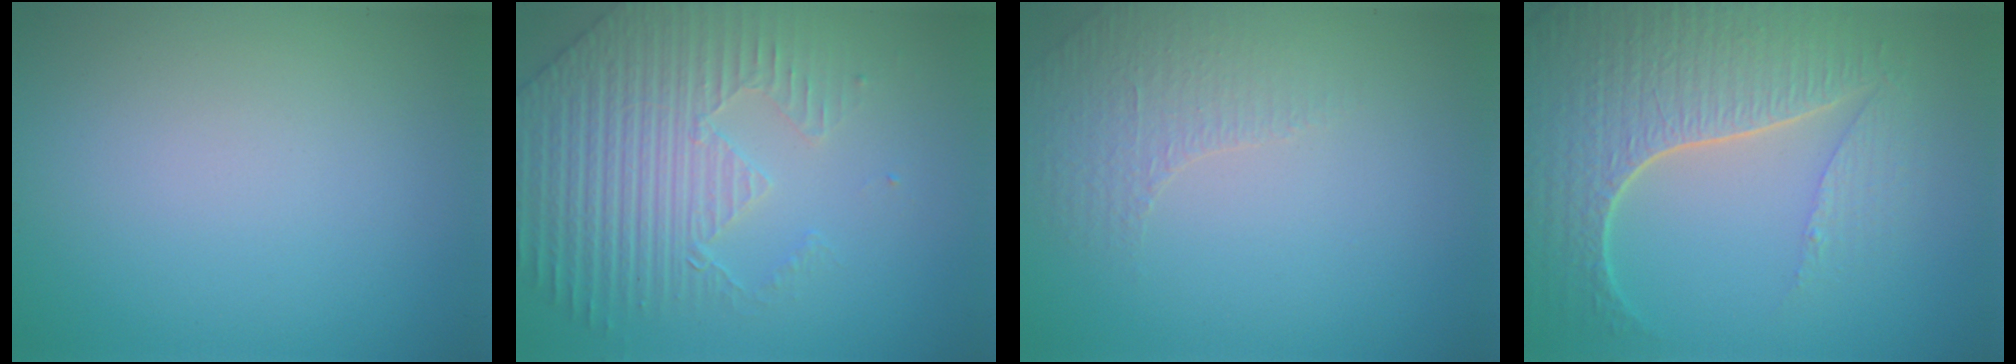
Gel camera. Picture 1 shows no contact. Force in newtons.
{"total": 4.4, "press": 4.3, "slide": 1.1}
{"total": 1.3, "press": 0.9, "slide": 0.9}
{"total": 7.7, "press": 5.7, "slide": 5.2}